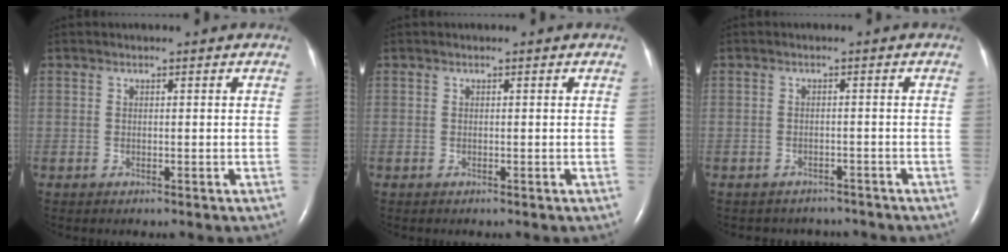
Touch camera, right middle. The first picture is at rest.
{"total": 0.0}
{"total": 4.7, "force": [-4.3, 2.0, -0.2], "torque": [-0.002, 0.005, -0.051]}